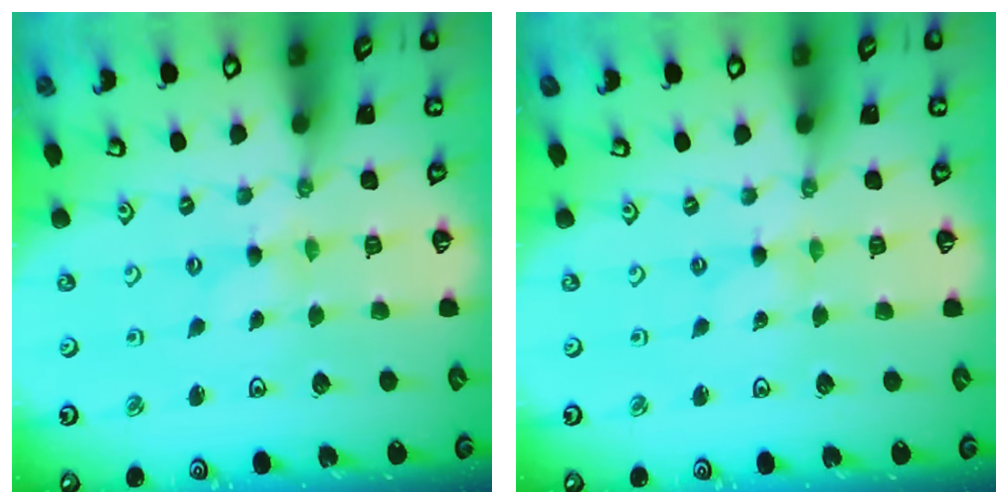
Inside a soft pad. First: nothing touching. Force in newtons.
{"total": 0.0}